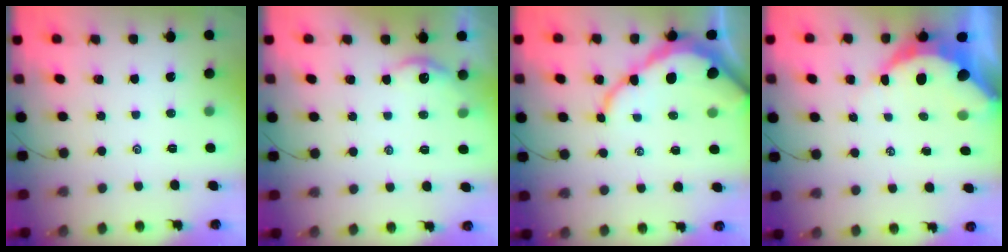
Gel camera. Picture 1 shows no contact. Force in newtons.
{"total": 5.1, "press": 5.1, "slide": 0.4}
{"total": 10.5, "press": 10.4, "slide": 1.1}
{"total": 9.9, "press": 9.9, "slide": 1.0}